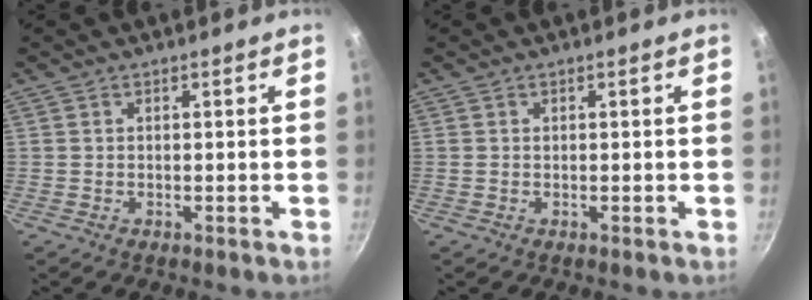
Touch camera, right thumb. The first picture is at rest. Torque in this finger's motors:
{"motor_torque": [0.08, 0.20, -0.31, 0.25, 0.01]}